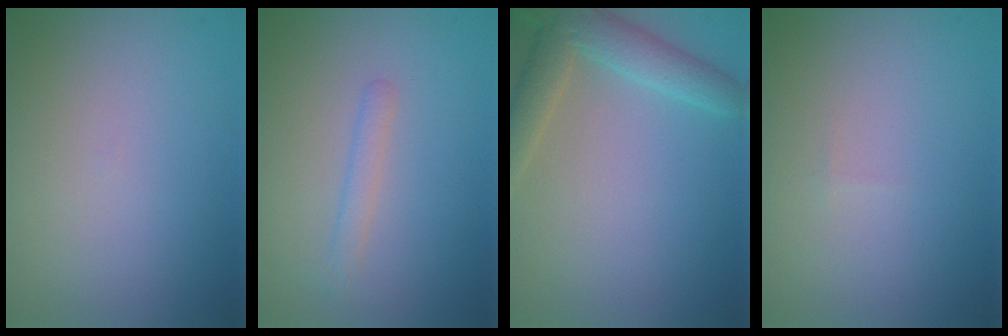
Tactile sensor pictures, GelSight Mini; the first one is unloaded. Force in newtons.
{"total": 1.4, "press": 1.4, "slide": 0.1}
{"total": 4.7, "press": 4.7, "slide": 0.4}
{"total": 0.0}